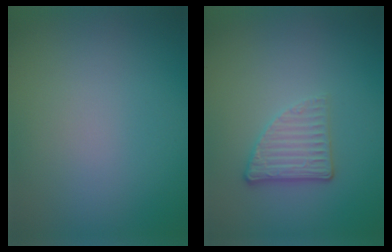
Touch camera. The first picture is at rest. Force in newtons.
{"total": 2.7, "press": 2.3, "slide": 1.4}